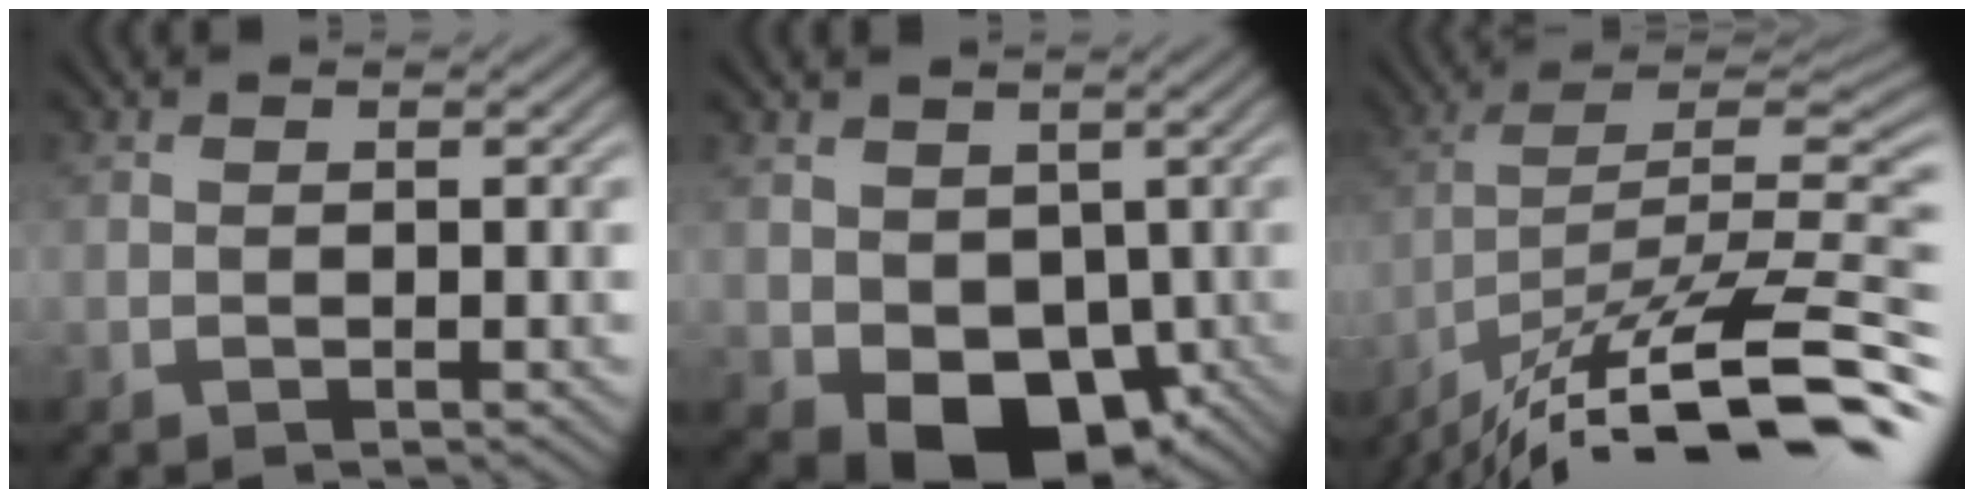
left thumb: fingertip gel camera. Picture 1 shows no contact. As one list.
[{"total": 9.1, "force": [-1.8, 6.9, 5.6], "torque": [-0.110, -0.031, -0.025]}, {"total": 15.3, "force": [-11.3, 3.4, 9.8], "torque": [-0.181, 0.010, -0.188]}]